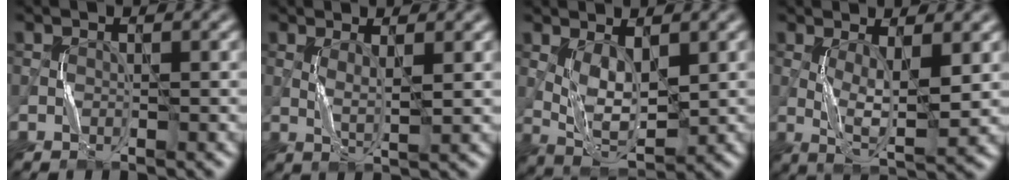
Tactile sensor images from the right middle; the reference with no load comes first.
{"total": 2.0, "force": [0.8, 0.2, 1.8], "torque": [-0.037, -0.004, 0.017]}
{"total": 4.7, "force": [1.1, 2.1, 4.1], "torque": [-0.083, -0.008, 0.026]}
{"total": 5.0, "force": [0.9, 1.2, 4.7], "torque": [-0.090, -0.008, 0.020]}